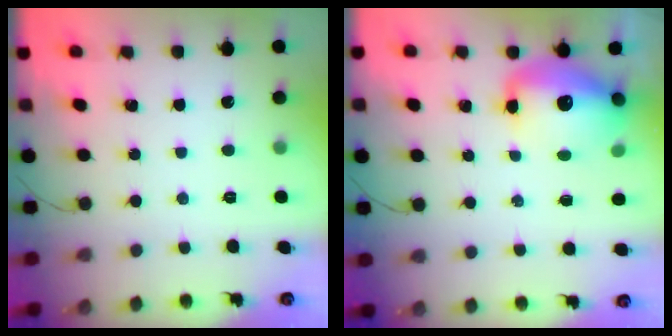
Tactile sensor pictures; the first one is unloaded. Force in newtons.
{"total": 14.3, "press": 13.8, "slide": 3.8}